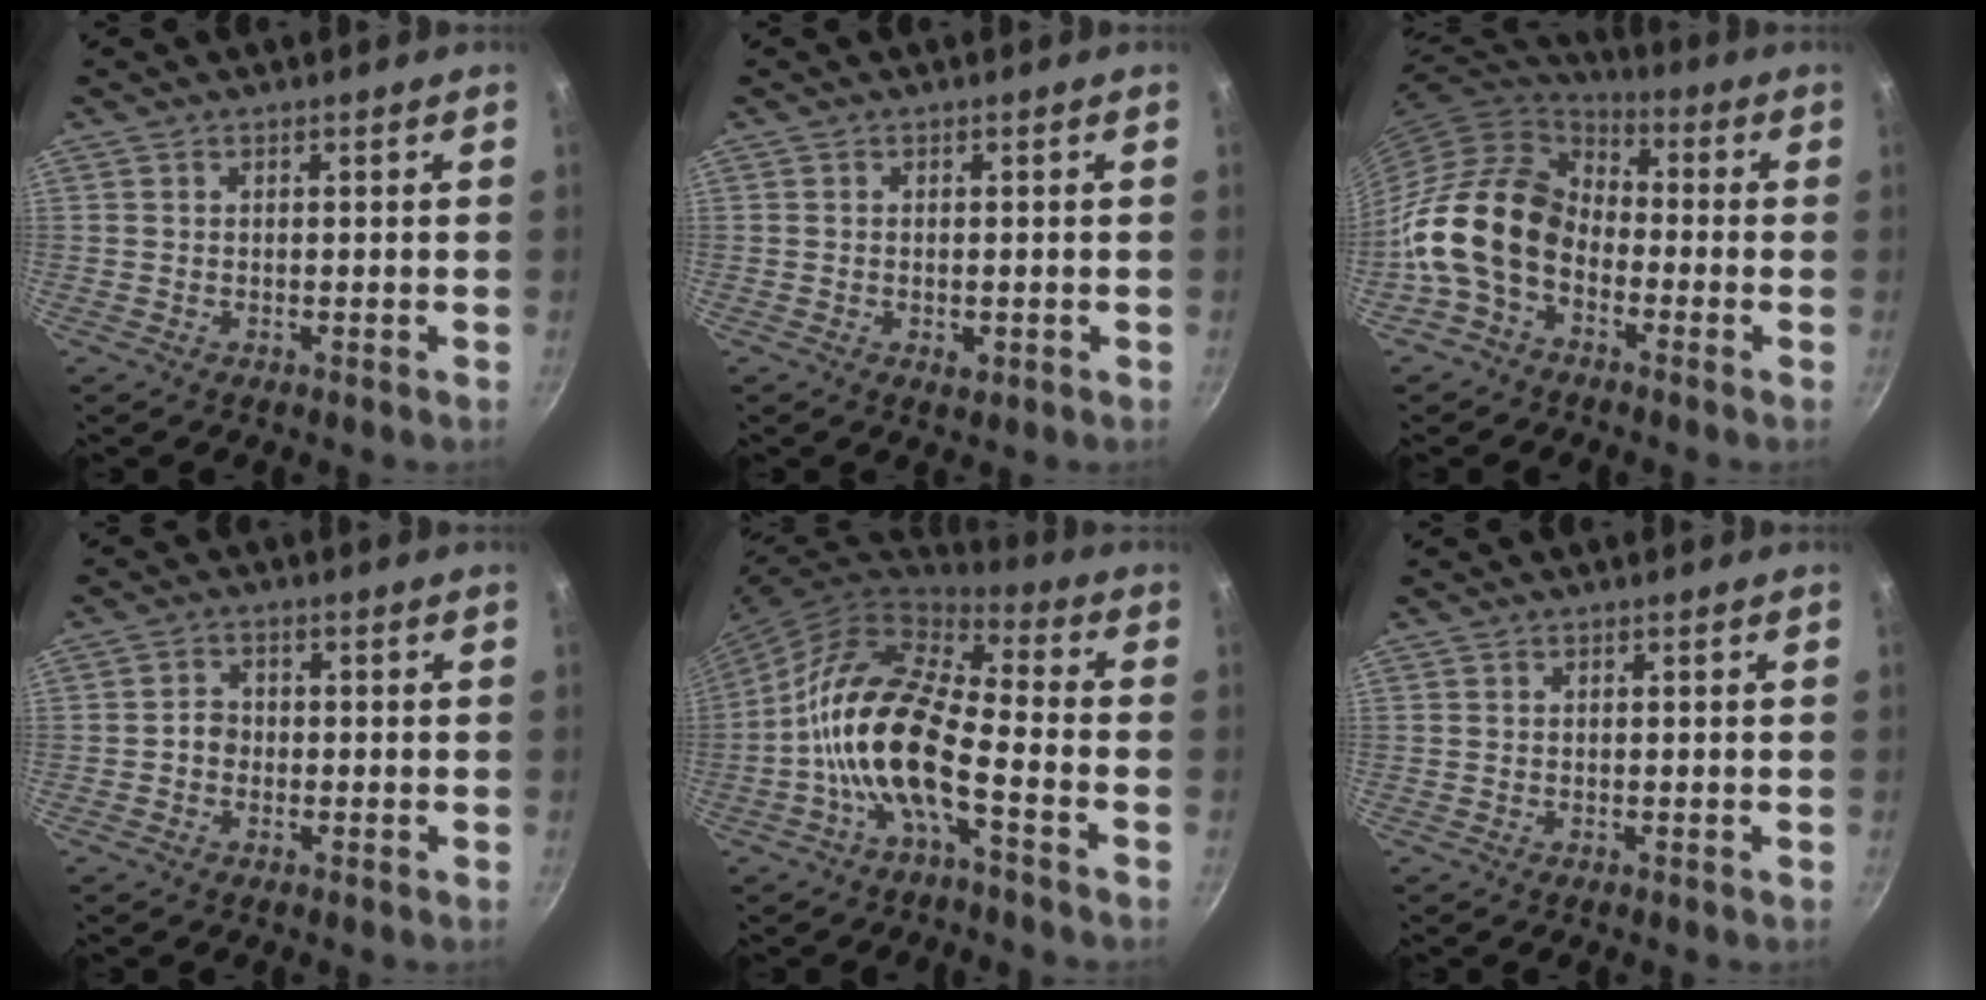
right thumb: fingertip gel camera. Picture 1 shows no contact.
{"total": 1.8, "force": [-0.5, 1.1, 1.4], "torque": [-0.022, -0.003, -0.007]}
{"total": 15.7, "force": [-4.4, 11.0, 10.4], "torque": [-0.167, 0.053, -0.110]}
{"total": 2.7, "force": [-0.7, 2.3, 1.2], "torque": [-0.006, 0.013, -0.014]}
{"total": 15.4, "force": [-4.9, 5.8, 13.4], "torque": [-0.251, 0.045, -0.111]}
{"total": 0.0}